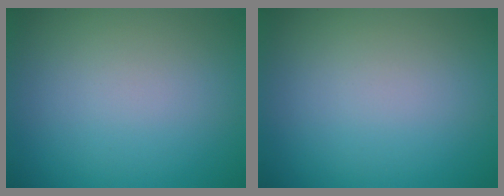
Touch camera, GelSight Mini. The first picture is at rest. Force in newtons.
{"total": 0.0}